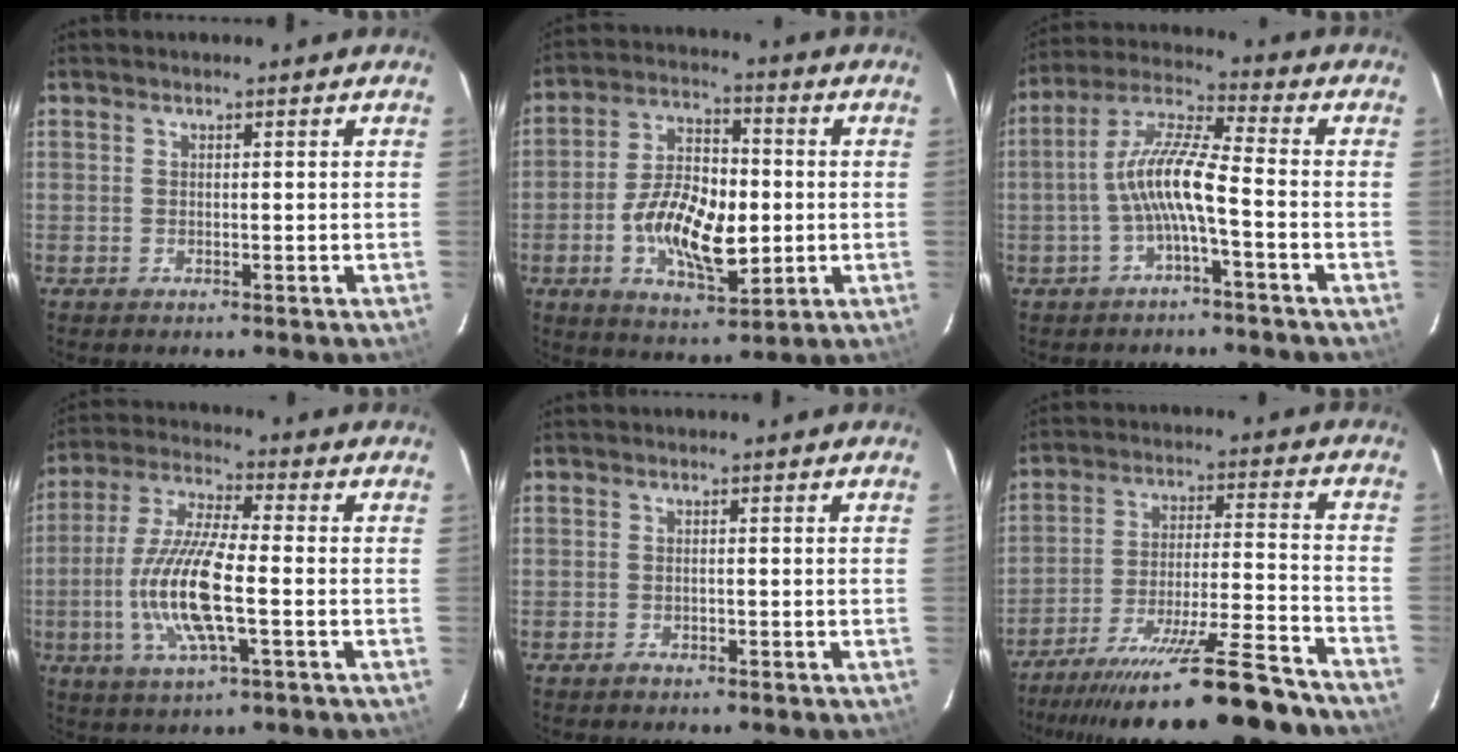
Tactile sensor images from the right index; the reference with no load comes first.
{"total": 14.2, "force": [-2.4, 6.9, 12.1], "torque": [-0.233, 0.005, -0.038]}
{"total": 8.9, "force": [-2.7, 0.9, 8.5], "torque": [-0.187, 0.018, -0.052]}
{"total": 13.9, "force": [-2.9, 3.0, 13.3], "torque": [-0.275, -0.004, -0.059]}
{"total": 0.6, "force": [-0.3, 0.5, 0.2], "torque": [-0.002, -0.002, -0.004]}
{"total": 21.5, "force": [-18.8, 1.4, 10.2], "torque": [-0.194, -0.037, -0.283]}